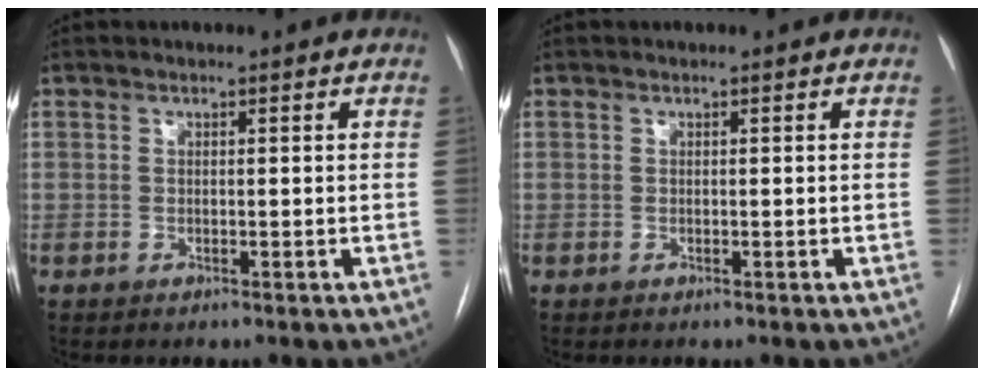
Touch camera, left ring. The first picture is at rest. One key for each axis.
{"total": 0.0}